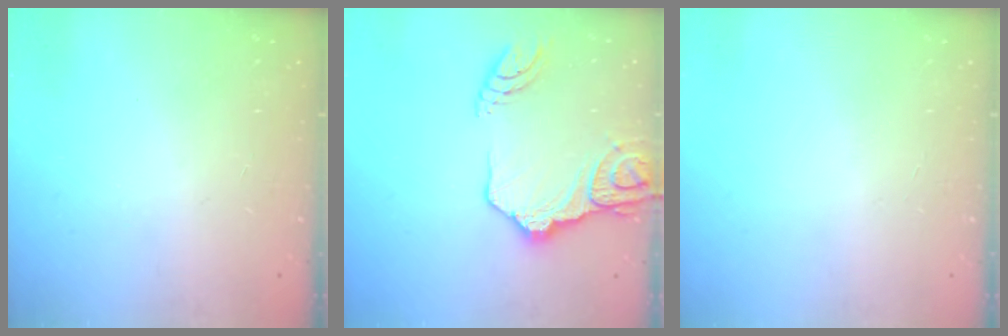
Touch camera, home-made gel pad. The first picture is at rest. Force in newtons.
{"total": 16.9, "press": 16.9, "slide": 1.1}
{"total": 2.7, "press": 2.7, "slide": 0.3}